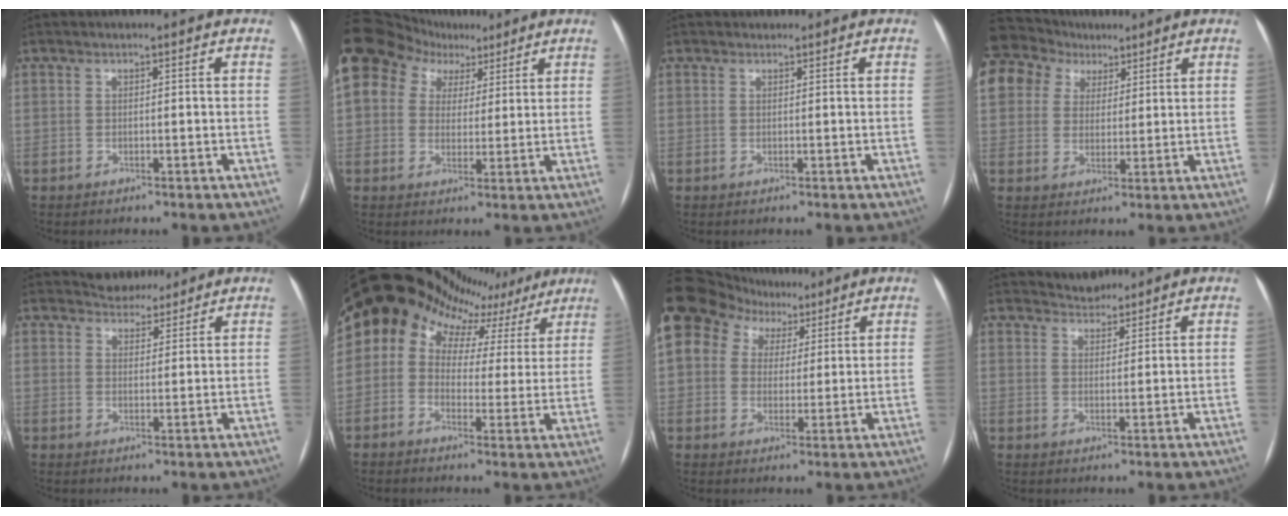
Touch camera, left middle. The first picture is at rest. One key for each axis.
{"total": 24.5, "fx": 12.5, "fy": 18.3, "fz": 10.5, "tx": -0.309, "ty": 0.110, "tz": 0.232}
{"total": 0.6, "fx": 0.5, "fy": 0.3, "fz": -0.1, "tx": -0.001, "ty": 0.001, "tz": 0.007}
{"total": 18.5, "fx": 10.0, "fy": 13.8, "fz": 7.3, "tx": -0.228, "ty": 0.090, "tz": 0.190}
{"total": 4.3, "fx": 4.0, "fy": 1.7, "fz": 0.1, "tx": -0.001, "ty": 0.005, "tz": 0.059}
{"total": 19.3, "fx": 13.0, "fy": 12.3, "fz": 7.2, "tx": -0.124, "ty": 0.091, "tz": 0.154}
{"total": 25.7, "fx": 13.3, "fy": 19.1, "fz": 10.9, "tx": -0.330, "ty": 0.110, "tz": 0.250}
{"total": 3.2, "fx": 3.0, "fy": 1.0, "fz": -0.2, "tx": 0.001, "ty": 0.009, "tz": 0.051}